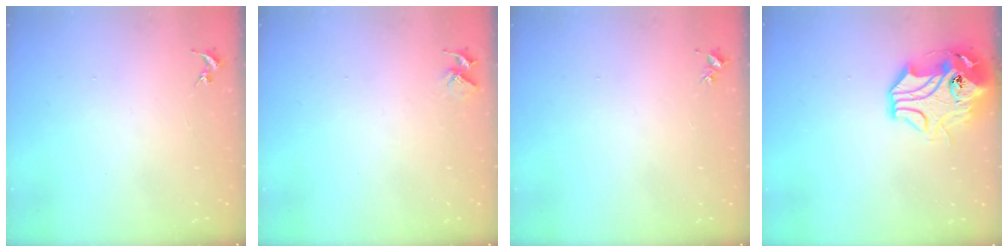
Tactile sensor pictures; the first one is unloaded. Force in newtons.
{"total": 6.6, "press": 6.6, "slide": 0.5}
{"total": 3.1, "press": 3.1, "slide": 0.2}
{"total": 14.6, "press": 14.5, "slide": 2.3}